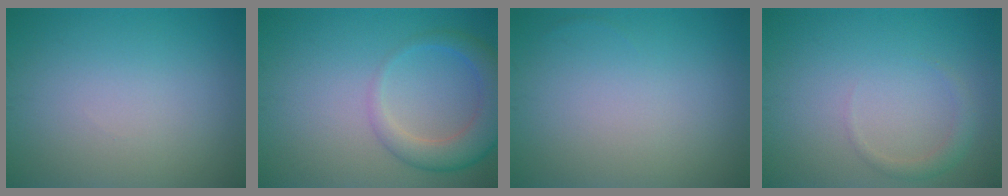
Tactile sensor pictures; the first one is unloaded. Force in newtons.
{"total": 4.6, "press": 4.6, "slide": 0.2}
{"total": 0.0}
{"total": 1.3, "press": 1.3, "slide": 0.1}